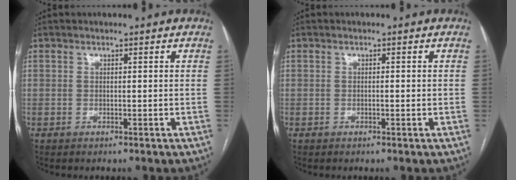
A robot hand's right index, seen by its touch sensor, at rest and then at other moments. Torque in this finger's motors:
{"motor_torque": [-0.13, 0.16, -0.09, -0.01]}